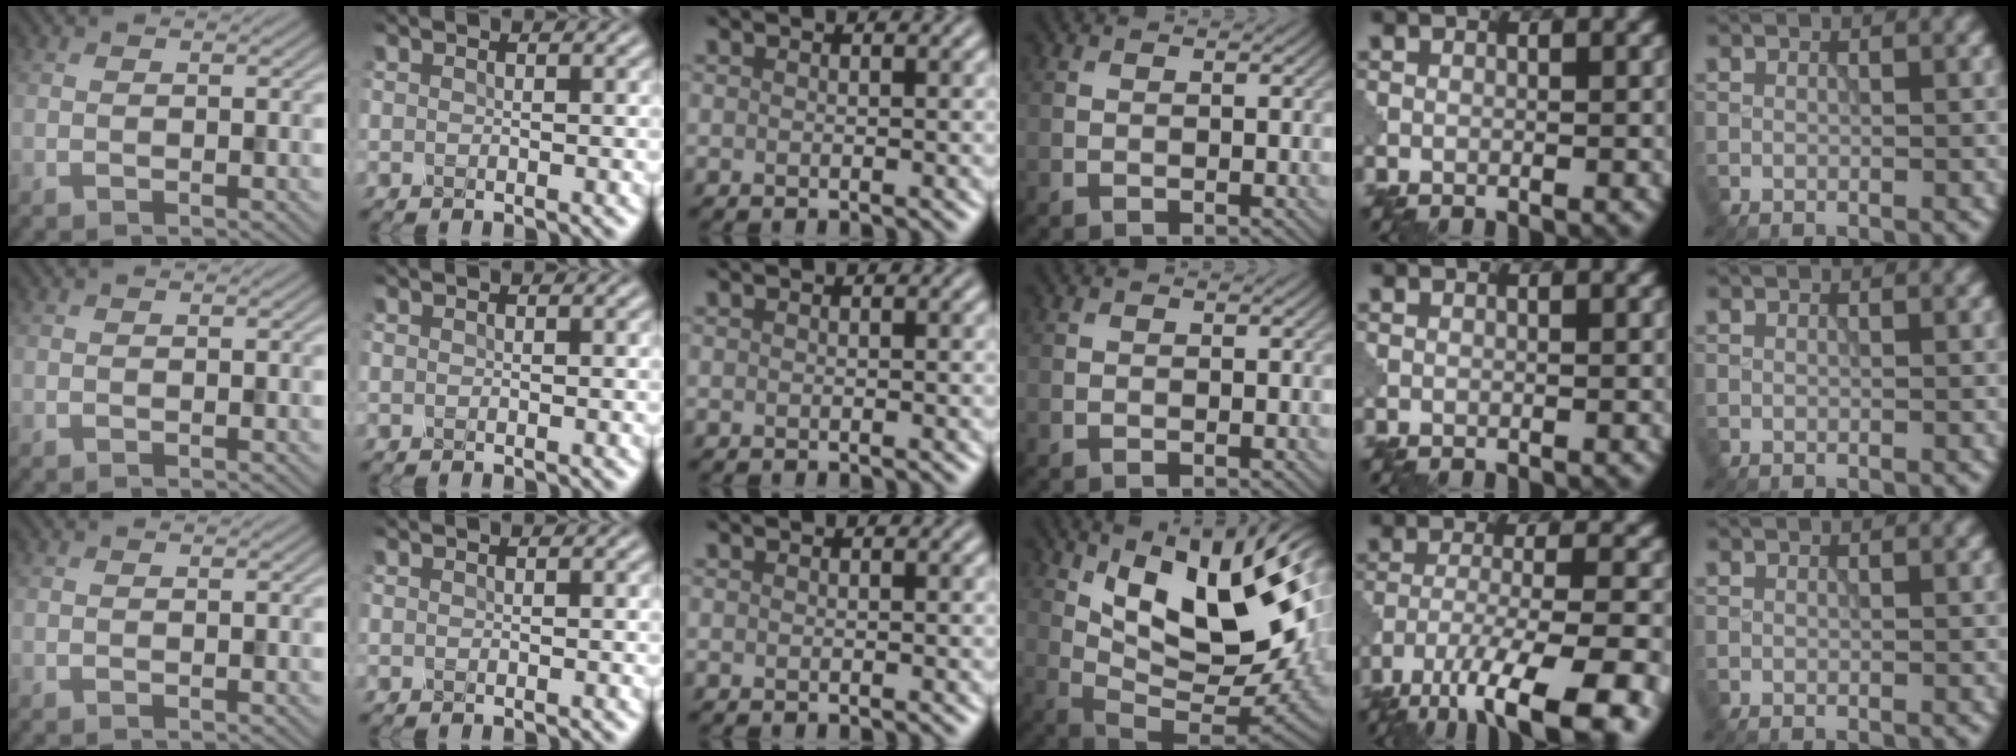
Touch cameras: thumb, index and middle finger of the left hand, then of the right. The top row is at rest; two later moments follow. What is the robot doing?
{"motion": "shake", "object": "salt shaker"}